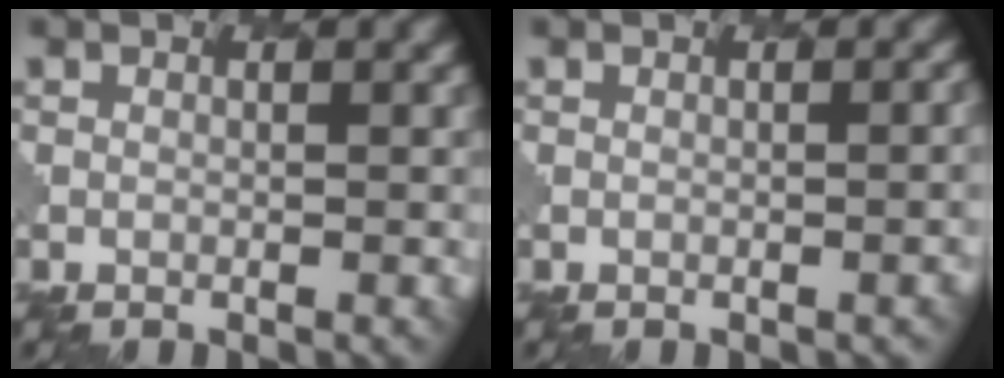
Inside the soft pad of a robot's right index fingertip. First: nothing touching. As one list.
[{"total": 1.9, "force": [-0.2, 0.9, 1.6], "torque": [0.002, 0.012, -0.001]}]